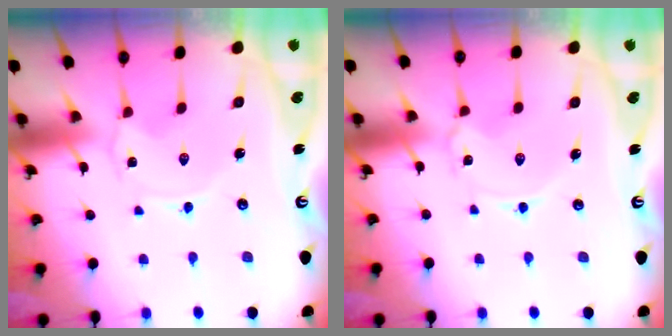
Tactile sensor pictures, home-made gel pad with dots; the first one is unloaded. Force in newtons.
{"total": 1.4, "press": 1.4, "slide": 0.1}